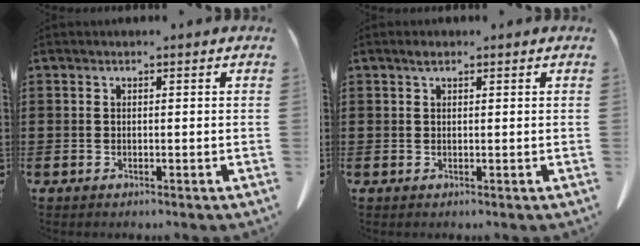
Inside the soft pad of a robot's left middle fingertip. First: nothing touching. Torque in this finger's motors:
{"motor_torque": [0.02, 0.01, 0.00, 0.00]}